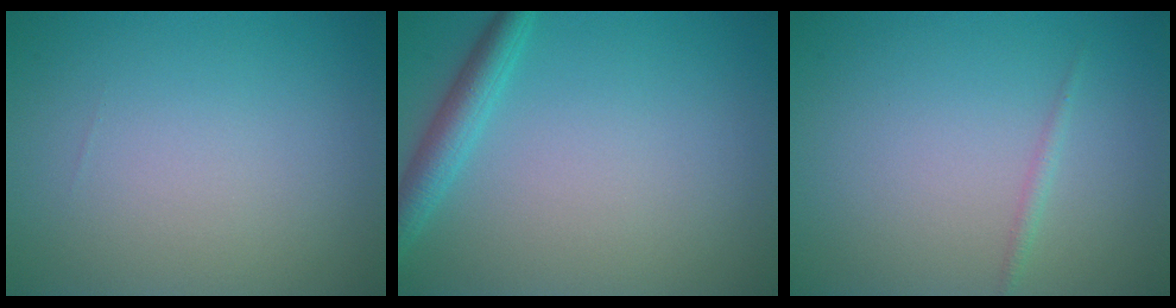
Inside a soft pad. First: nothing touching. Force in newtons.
{"total": 2.7, "press": 2.7, "slide": 0.1}
{"total": 0.7, "press": 0.7, "slide": 0.0}